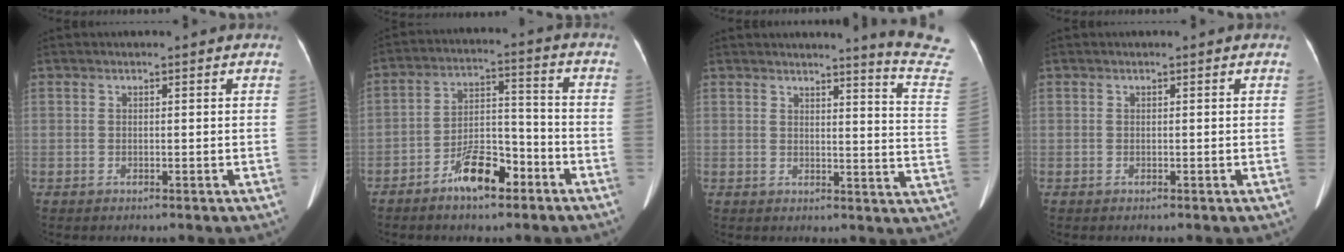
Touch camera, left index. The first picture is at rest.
{"total": 8.8, "force": [-5.6, 3.2, 5.9], "torque": [-0.110, 0.015, -0.095]}
{"total": 11.1, "force": [10.7, -2.2, 2.1], "torque": [-0.021, -0.118, 0.098]}
{"total": 0.0}